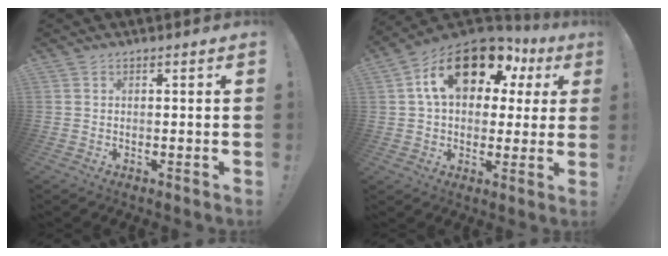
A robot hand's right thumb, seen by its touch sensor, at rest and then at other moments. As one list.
[{"total": 19.6, "force": [8.7, 11.4, 13.3], "torque": [-0.208, -0.033, 0.153]}]